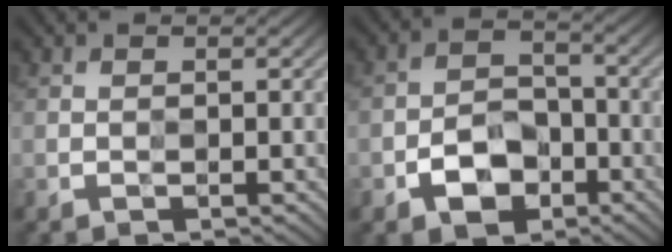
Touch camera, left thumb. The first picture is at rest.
{"total": 4.6, "force": [-2.8, 3.2, 1.8], "torque": [-0.023, 0.003, -0.057]}